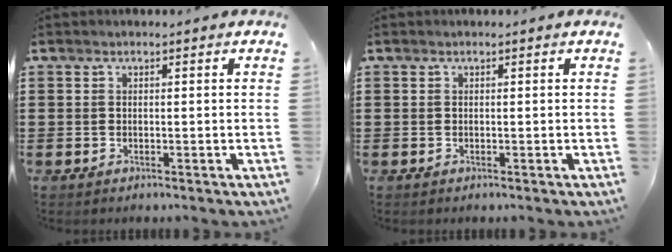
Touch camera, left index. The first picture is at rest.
{"total": 0.0}